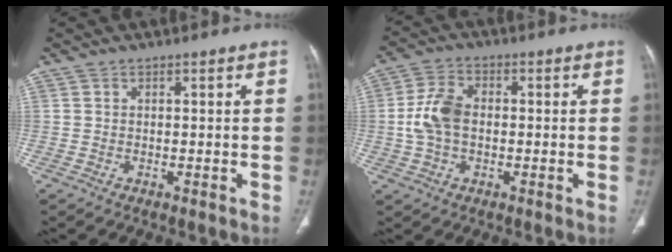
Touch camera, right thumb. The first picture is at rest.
{"total": 10.5, "force": [0.1, 7.1, 7.8], "torque": [-0.152, 0.020, -0.001]}